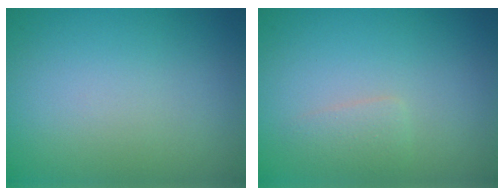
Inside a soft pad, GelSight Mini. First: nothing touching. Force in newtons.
{"total": 1.2, "press": 1.2, "slide": 0.1}